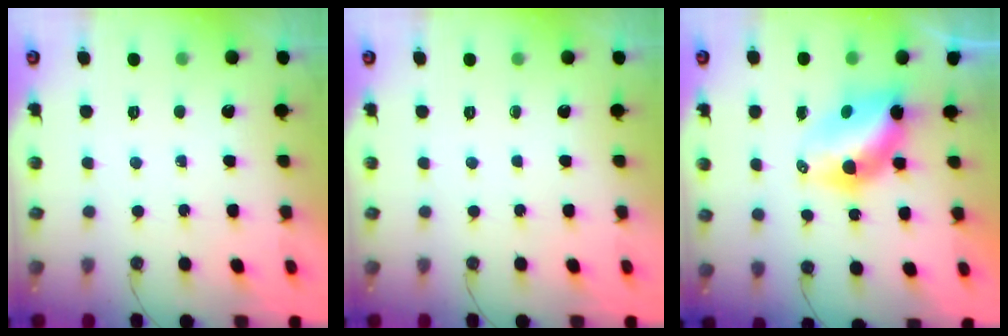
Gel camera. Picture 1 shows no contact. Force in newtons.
{"total": 0.0}
{"total": 7.0, "press": 7.0, "slide": 0.6}